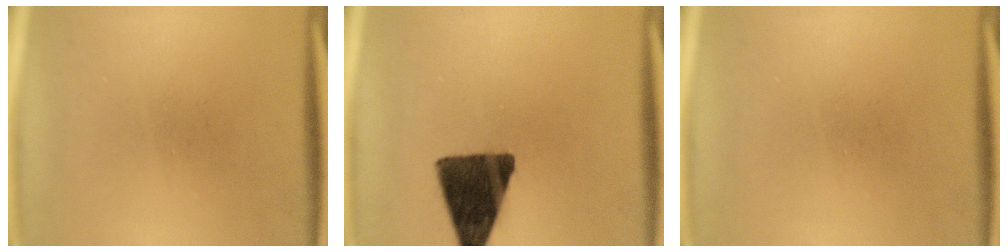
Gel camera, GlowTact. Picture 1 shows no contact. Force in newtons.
{"total": 14.5}
{"total": 0.0}